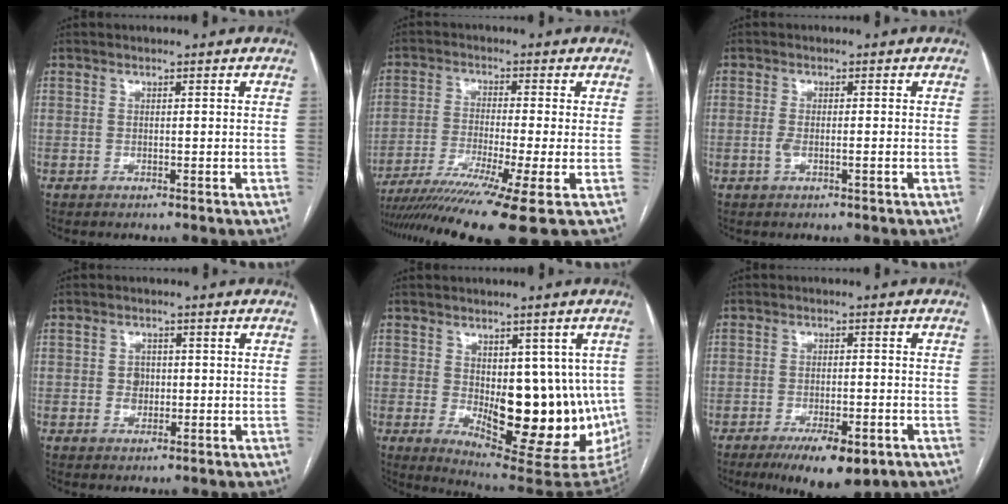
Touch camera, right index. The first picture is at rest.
{"total": 14.3, "force": [-10.1, -2.0, 9.9], "torque": [-0.161, -0.038, -0.166]}
{"total": 2.2, "force": [-0.6, 0.7, 2.0], "torque": [-0.043, 0.002, -0.008]}
{"total": 2.5, "force": [-0.1, 2.1, 1.2], "torque": [-0.015, 0.004, 0.001]}
{"total": 17.8, "force": [-1.6, 7.3, 16.1], "torque": [-0.164, -0.003, 0.005]}
{"total": 9.2, "force": [-5.6, 2.8, 6.7], "torque": [-0.102, -0.012, -0.082]}